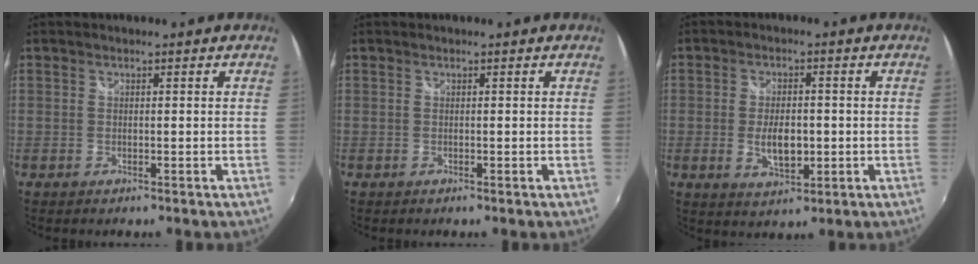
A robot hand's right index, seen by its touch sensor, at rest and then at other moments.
{"total": 0.0}
{"total": 6.4, "force": [-1.0, 3.3, 5.4], "torque": [-0.102, -0.007, -0.013]}